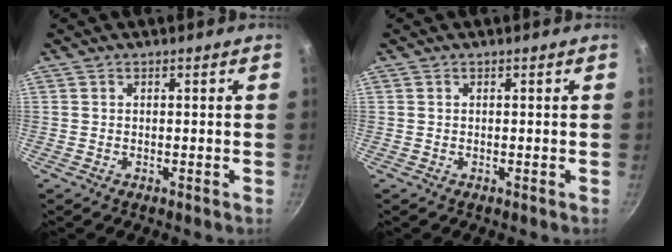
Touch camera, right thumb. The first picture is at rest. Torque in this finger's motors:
{"motor_torque": [0.00, 0.00, 0.07, 0.00, 0.01]}